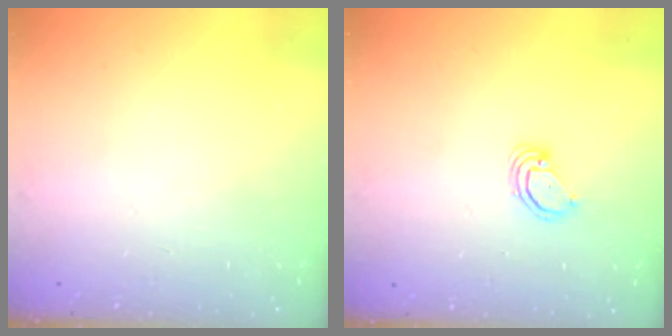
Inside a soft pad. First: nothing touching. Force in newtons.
{"total": 2.9, "press": 2.9, "slide": 0.3}